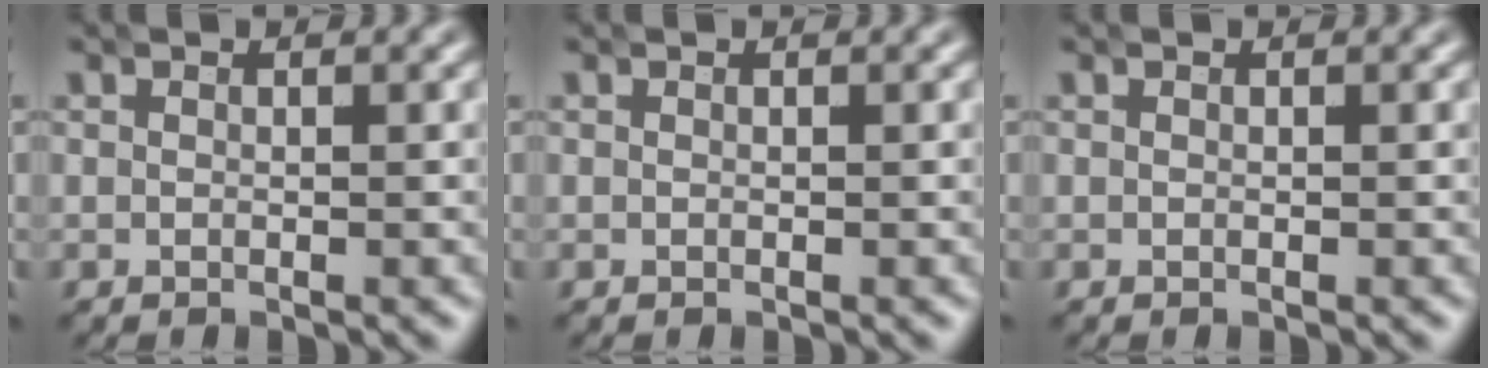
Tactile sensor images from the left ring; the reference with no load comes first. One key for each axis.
{"total": 0.0}
{"total": 0.0}